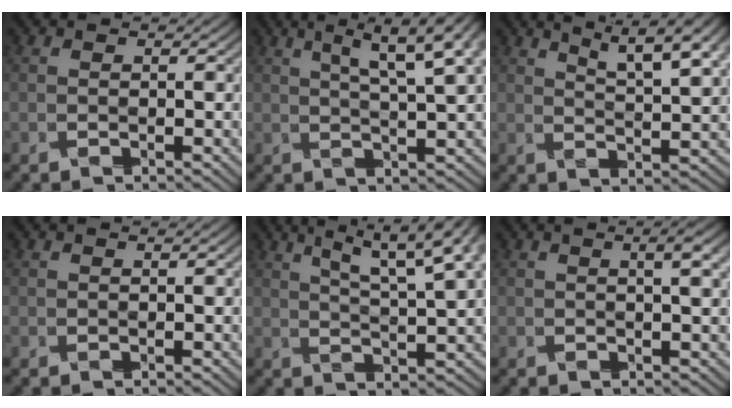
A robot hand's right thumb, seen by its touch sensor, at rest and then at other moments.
{"total": 7.7, "force": [4.2, 0.6, 6.4], "torque": [-0.114, 0.018, 0.066]}
{"total": 7.5, "force": [5.6, 0.8, 5.0], "torque": [-0.088, 0.005, 0.089]}
{"total": 0.0}
{"total": 9.5, "force": [6.1, 1.0, 7.3], "torque": [-0.126, 0.017, 0.088]}
{"total": 2.6, "force": [0.9, 0.3, 2.4], "torque": [-0.049, 0.003, 0.019]}